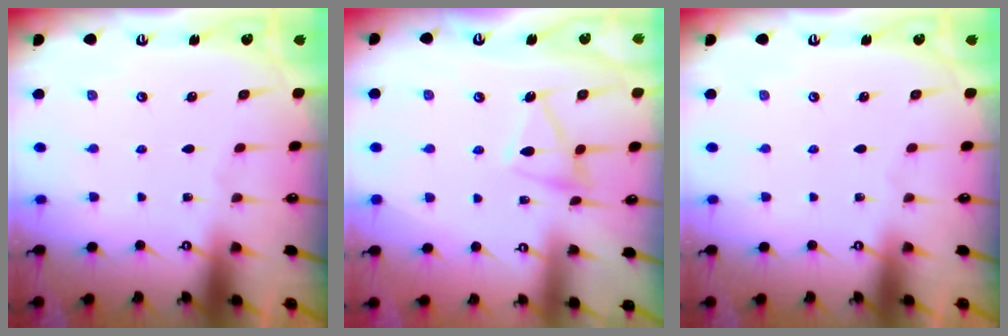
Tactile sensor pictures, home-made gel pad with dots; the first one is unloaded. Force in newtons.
{"total": 11.5, "press": 11.5, "slide": 0.9}
{"total": 0.0}